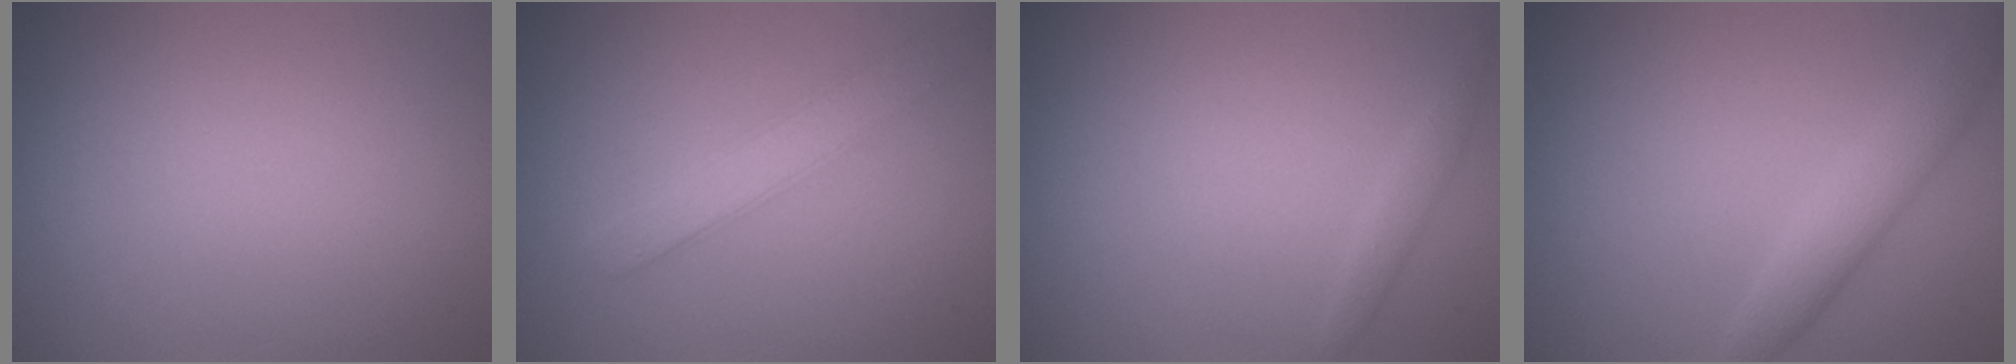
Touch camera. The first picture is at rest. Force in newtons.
{"total": 2.8, "press": 2.8, "slide": 0.1}
{"total": 1.0, "press": 1.0, "slide": 0.1}
{"total": 3.0, "press": 3.0, "slide": 0.1}